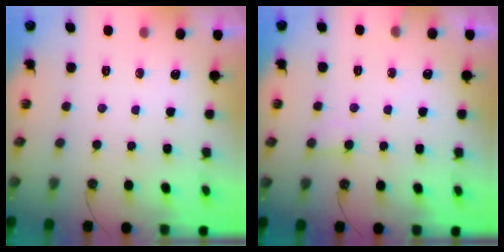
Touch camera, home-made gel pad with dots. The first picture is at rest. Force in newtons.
{"total": 6.3, "press": 6.3, "slide": 0.4}